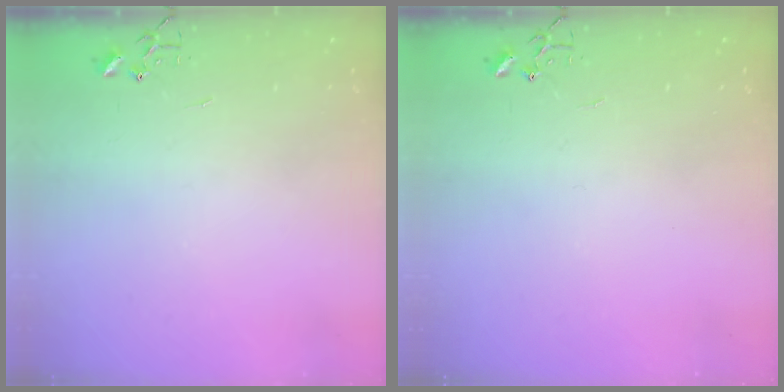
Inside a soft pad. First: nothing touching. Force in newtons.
{"total": 0.0}